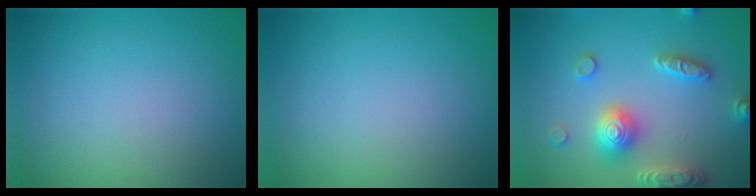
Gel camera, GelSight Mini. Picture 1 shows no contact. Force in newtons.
{"total": 0.0}
{"total": 5.0, "press": 4.9, "slide": 0.9}